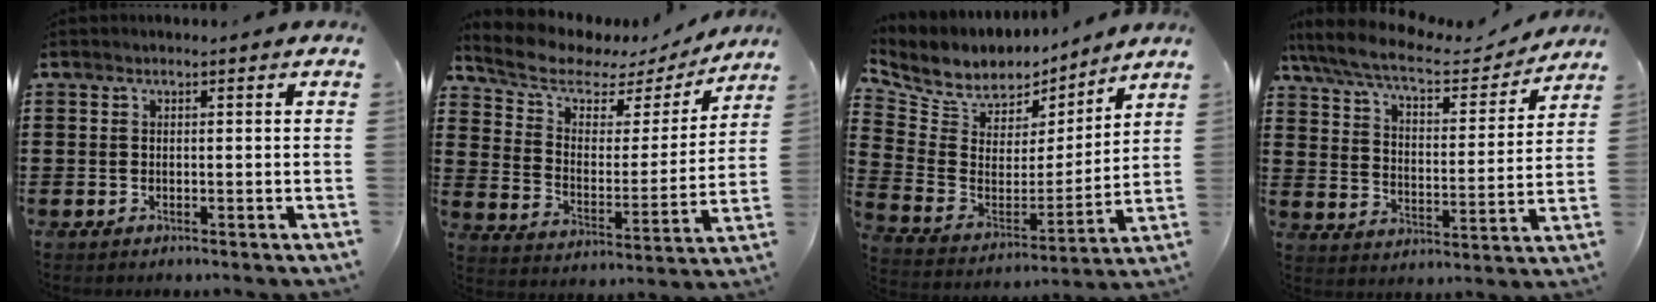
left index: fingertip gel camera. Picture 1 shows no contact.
{"total": 6.9, "force": [5.7, 3.0, 2.5], "torque": [-0.084, -0.033, 0.096]}
{"total": 7.0, "force": [5.9, 3.7, 1.1], "torque": [-0.064, -0.042, 0.106]}
{"total": 8.8, "force": [7.5, 1.3, 4.4], "torque": [-0.114, -0.035, 0.128]}